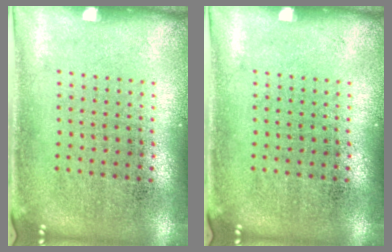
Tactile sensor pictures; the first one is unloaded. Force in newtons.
{"total": 0.0}